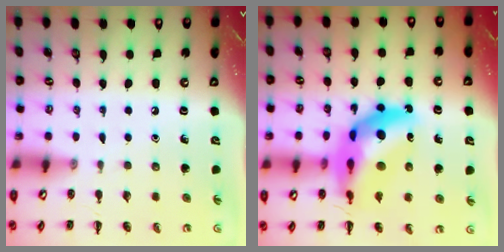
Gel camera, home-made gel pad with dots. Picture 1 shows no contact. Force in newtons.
{"total": 16.7, "press": 16.1, "slide": 4.6}